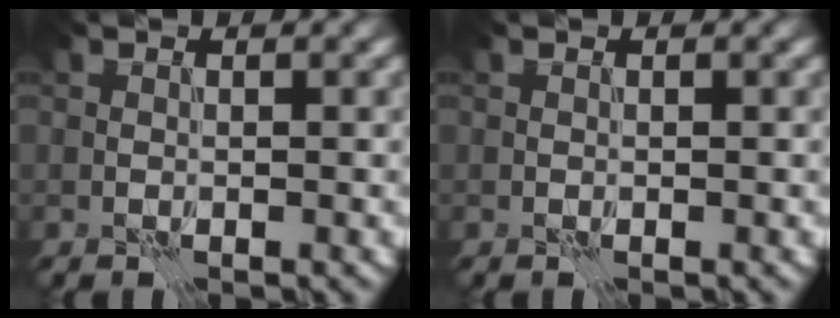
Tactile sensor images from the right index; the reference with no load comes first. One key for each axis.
{"total": 0.0}